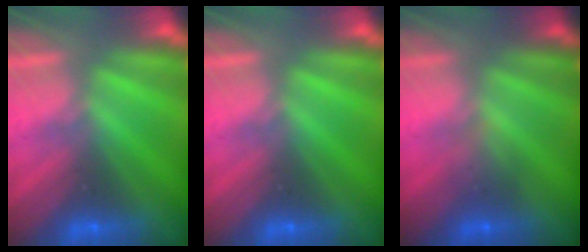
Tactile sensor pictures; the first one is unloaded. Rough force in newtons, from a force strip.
{"total": 0.0}
{"total": 1.0}